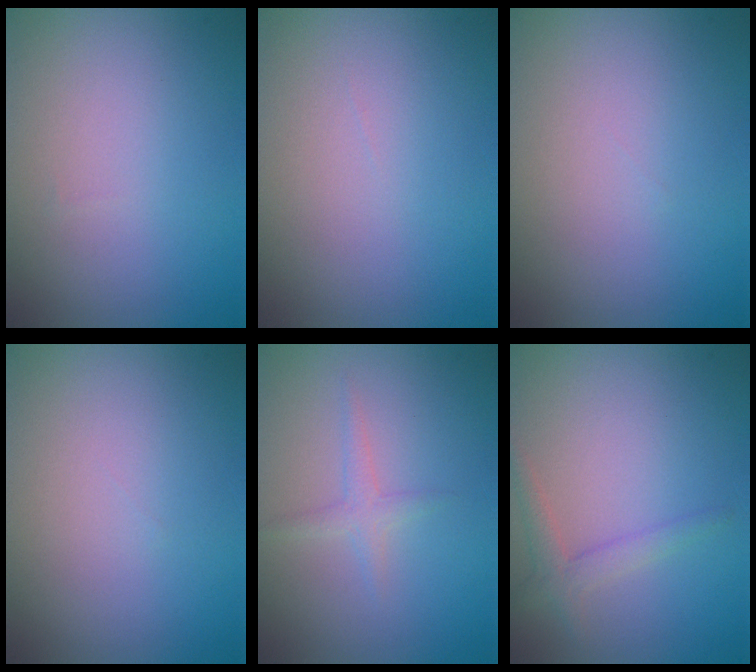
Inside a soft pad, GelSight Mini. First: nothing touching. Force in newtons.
{"total": 0.0}
{"total": 0.0}
{"total": 0.0}
{"total": 1.3, "press": 1.3, "slide": 0.0}
{"total": 1.8, "press": 1.8, "slide": 0.2}